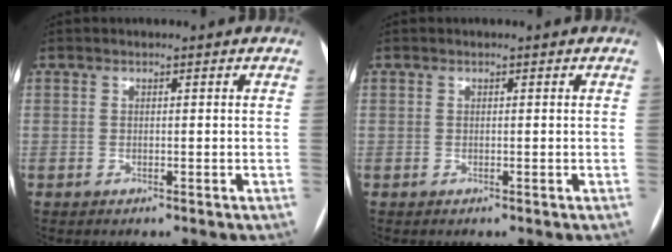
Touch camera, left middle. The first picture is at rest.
{"total": 0.0}